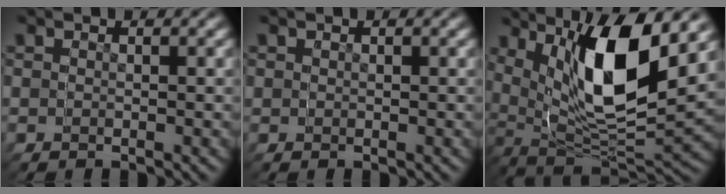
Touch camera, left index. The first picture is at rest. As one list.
[{"total": 1.1, "force": [0.4, 0.9, 0.4], "torque": [-0.006, -0.004, 0.009]}, {"total": 10.2, "force": [5.3, 4.5, 7.5], "torque": [-0.149, 0.039, 0.068]}]